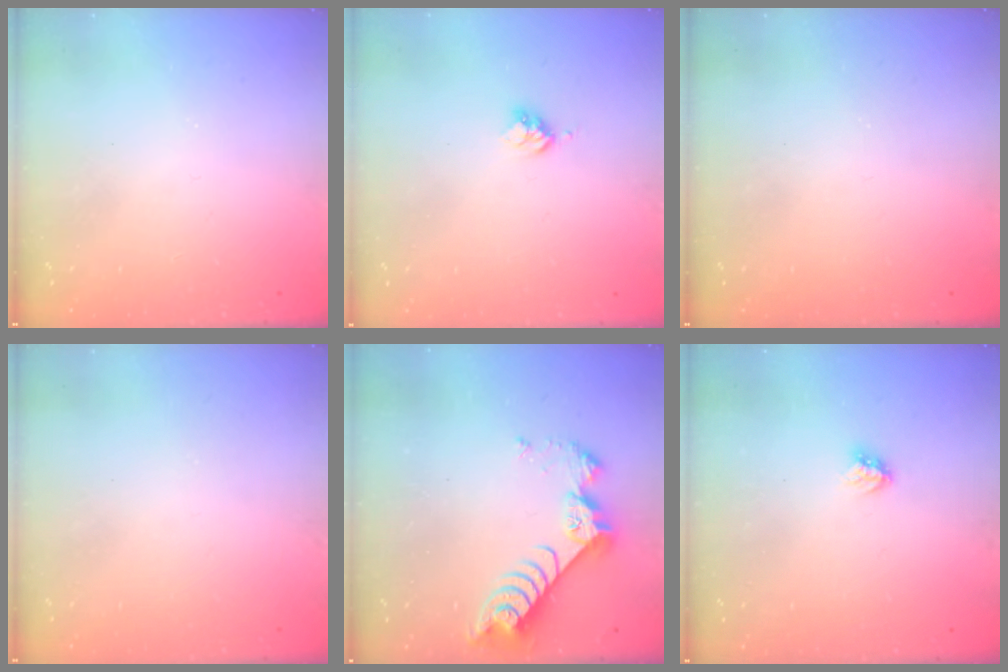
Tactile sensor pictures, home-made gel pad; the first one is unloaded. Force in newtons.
{"total": 3.0, "press": 2.9, "slide": 0.4}
{"total": 0.0}
{"total": 0.0}
{"total": 9.4, "press": 9.3, "slide": 0.8}
{"total": 3.0, "press": 2.9, "slide": 0.4}